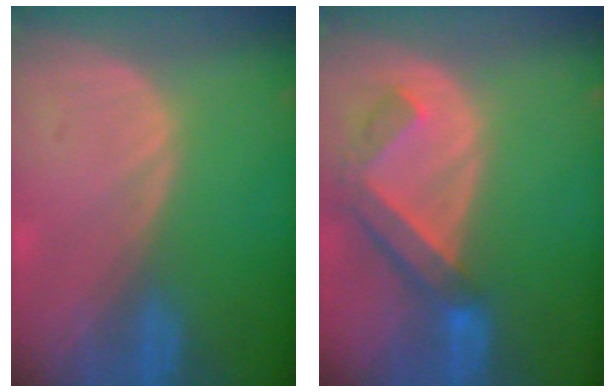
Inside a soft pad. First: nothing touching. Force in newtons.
{"total": 6.5, "press": 5.8, "slide": 3.0}